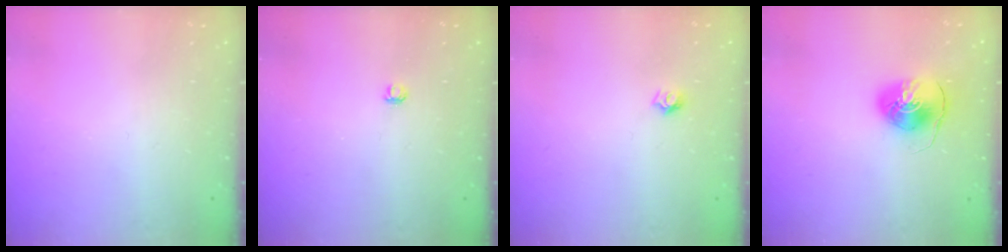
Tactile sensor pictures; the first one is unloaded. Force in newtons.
{"total": 2.8, "press": 2.8, "slide": 0.3}
{"total": 5.5, "press": 5.5, "slide": 0.5}
{"total": 7.5, "press": 7.5, "slide": 0.7}